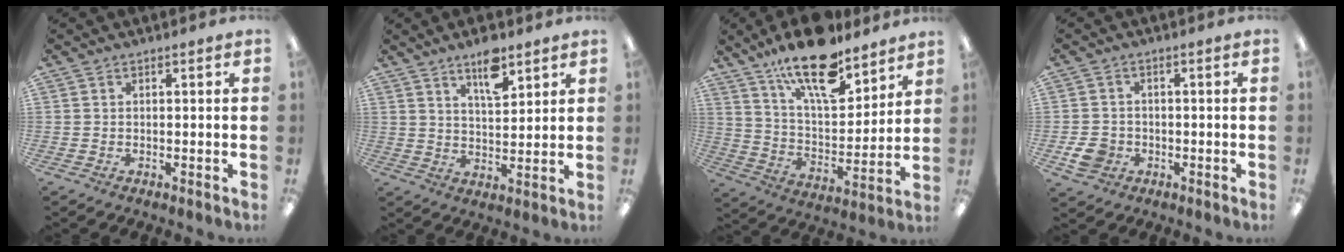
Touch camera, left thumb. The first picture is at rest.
{"total": 8.9, "force": [6.1, 3.7, 5.4], "torque": [-0.079, -0.030, 0.102]}
{"total": 19.0, "force": [14.1, 6.8, 10.8], "torque": [-0.179, -0.083, 0.239]}
{"total": 4.8, "force": [-1.6, 4.0, 2.2], "torque": [-0.038, 0.003, -0.029]}